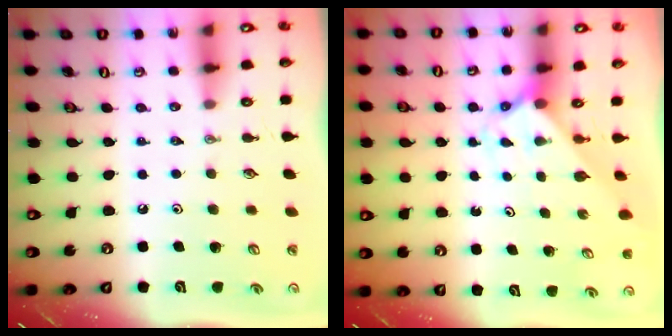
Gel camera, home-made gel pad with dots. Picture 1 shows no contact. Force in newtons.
{"total": 2.2, "press": 2.2, "slide": 0.2}